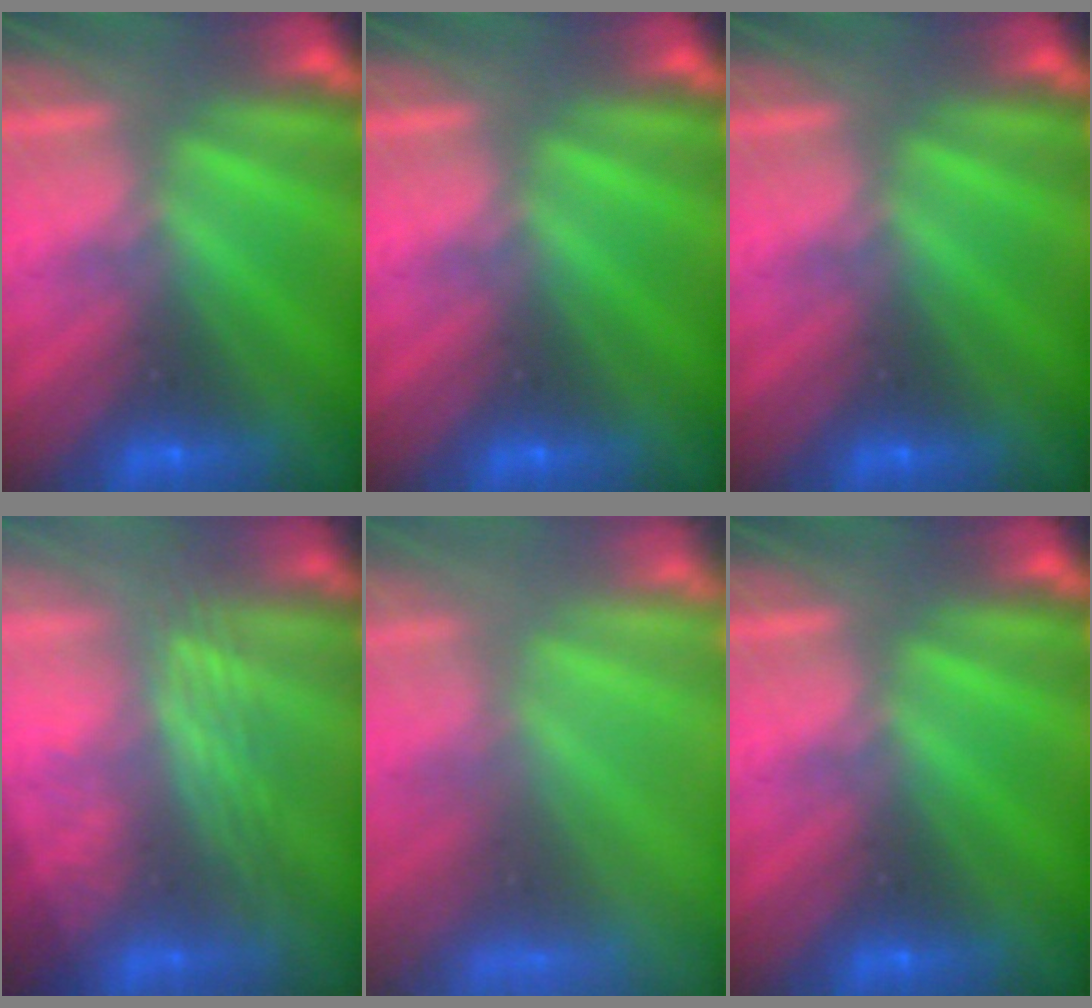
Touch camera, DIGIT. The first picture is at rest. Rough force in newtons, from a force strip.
{"total": 0.0}
{"total": 0.0}
{"total": 3.0}
{"total": 8.9}
{"total": 0.0}